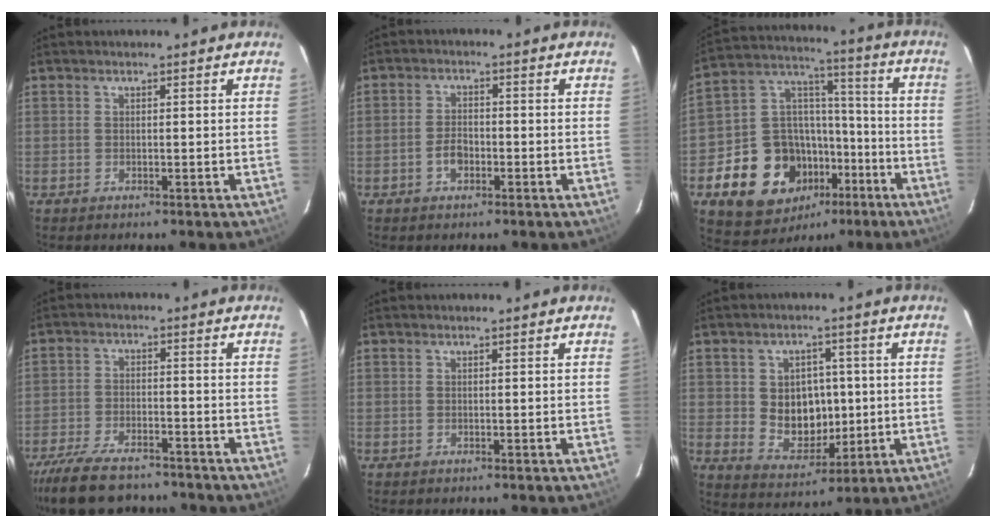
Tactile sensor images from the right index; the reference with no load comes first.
{"total": 3.4, "force": [-1.5, 2.1, 2.1], "torque": [-0.042, 0.007, -0.026]}
{"total": 19.5, "force": [-8.7, 15.3, 8.5], "torque": [-0.189, 0.057, -0.110]}
{"total": 15.7, "force": [-12.9, 5.5, 7.1], "torque": [-0.163, -0.018, -0.209]}
{"total": 0.0}
{"total": 9.4, "force": [0.1, 7.7, 5.4], "torque": [-0.108, 0.006, 0.023]}